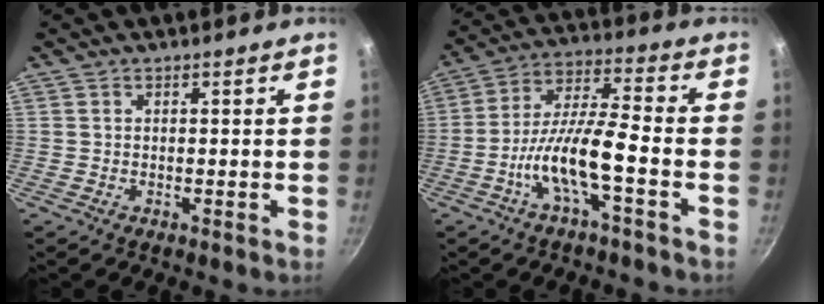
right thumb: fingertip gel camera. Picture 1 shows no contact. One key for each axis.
{"total": 11.6, "fx": -4.6, "fy": 2.7, "fz": 10.4, "tx": -0.197, "ty": 0.043, "tz": -0.092}